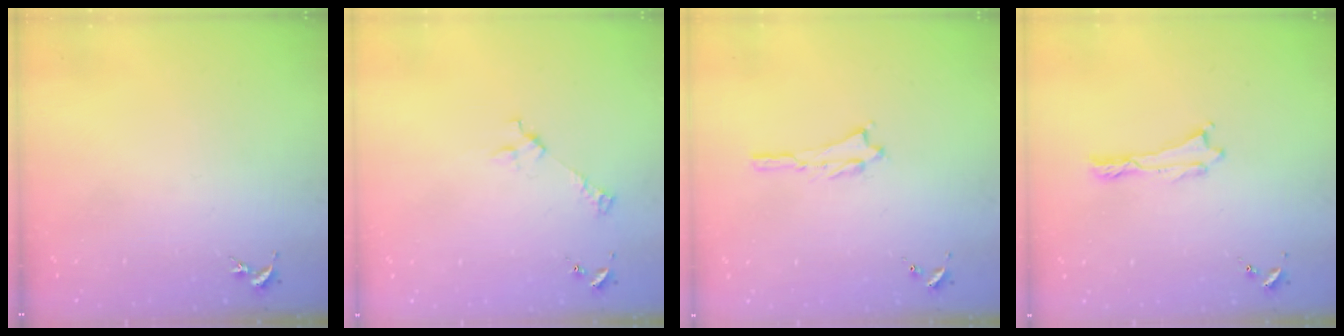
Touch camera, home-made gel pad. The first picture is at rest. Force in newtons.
{"total": 2.9, "press": 2.9, "slide": 0.2}
{"total": 0.7, "press": 0.7, "slide": 0.1}
{"total": 0.0}